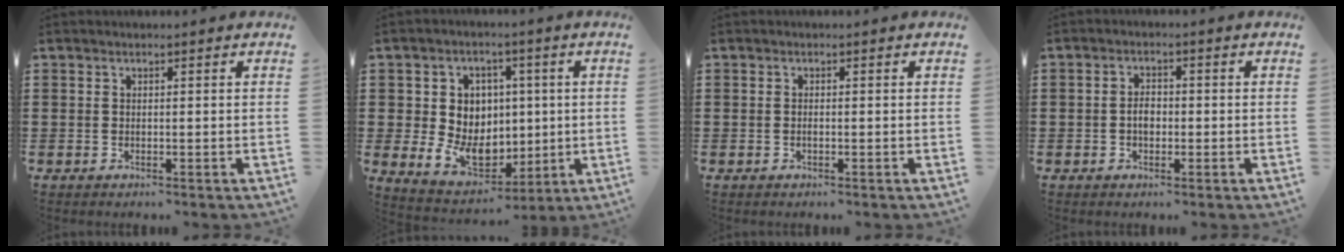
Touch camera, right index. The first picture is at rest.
{"total": 8.4, "force": [0.0, 7.3, 4.1], "torque": [-0.098, 0.005, 0.004]}
{"total": 0.7, "force": [-0.2, 0.1, 0.7], "torque": [-0.015, -0.005, -0.003]}
{"total": 2.4, "force": [-0.4, 1.5, 1.8], "torque": [-0.036, 0.003, -0.008]}